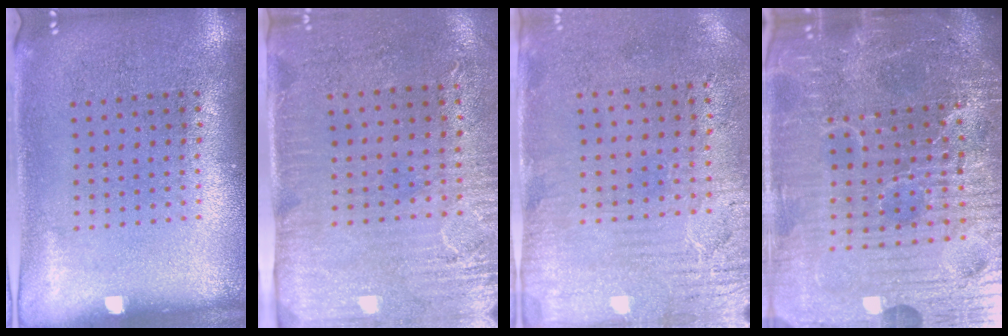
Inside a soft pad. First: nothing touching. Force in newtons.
{"total": 3.0, "press": 2.5, "slide": 1.7}
{"total": 3.3, "press": 2.7, "slide": 1.9}
{"total": 7.3, "press": 6.5, "slide": 3.3}